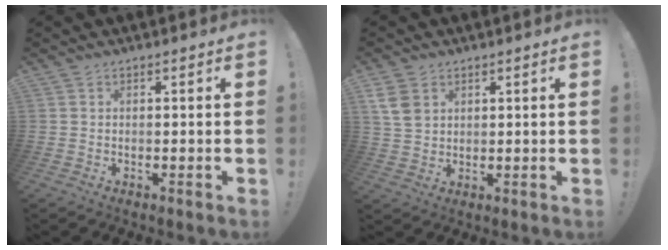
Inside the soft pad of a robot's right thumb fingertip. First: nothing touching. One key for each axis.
{"total": 7.1, "fx": 3.1, "fy": 5.3, "fz": 3.6, "tx": -0.062, "ty": -0.007, "tz": 0.063}